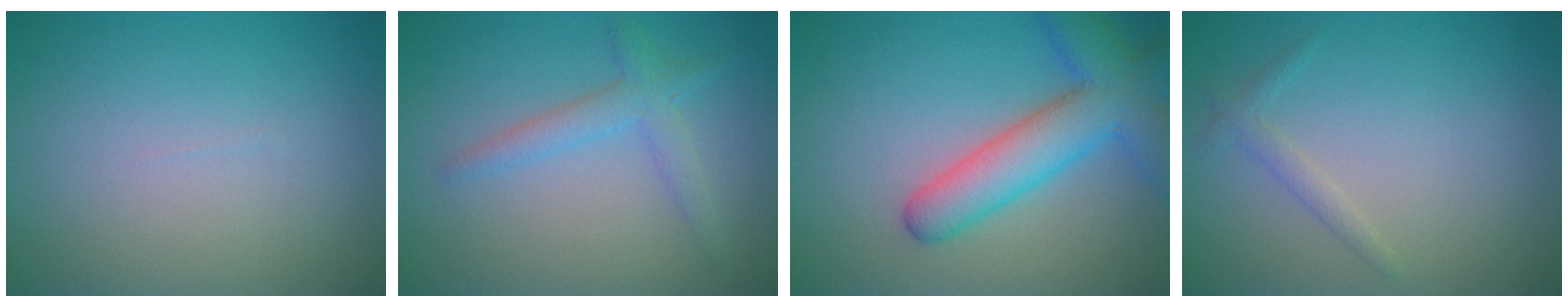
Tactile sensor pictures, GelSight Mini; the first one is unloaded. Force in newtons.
{"total": 2.6, "press": 2.6, "slide": 0.1}
{"total": 6.8, "press": 6.8, "slide": 0.4}
{"total": 1.2, "press": 1.2, "slide": 0.1}